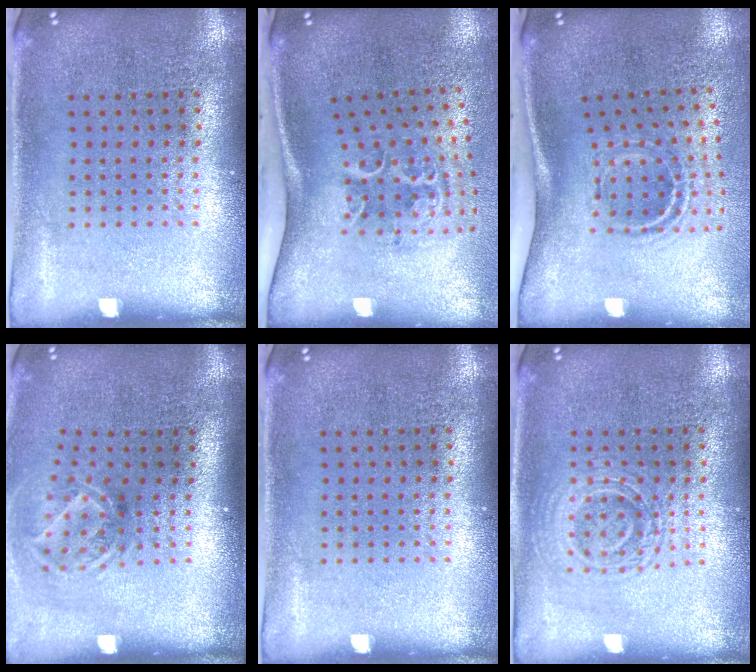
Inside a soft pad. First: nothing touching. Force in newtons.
{"total": 2.3, "press": 1.4, "slide": 1.9}
{"total": 2.1, "press": 1.2, "slide": 1.7}
{"total": 1.9, "press": 1.3, "slide": 1.4}
{"total": 0.0}
{"total": 1.4, "press": 1.4, "slide": 0.3}